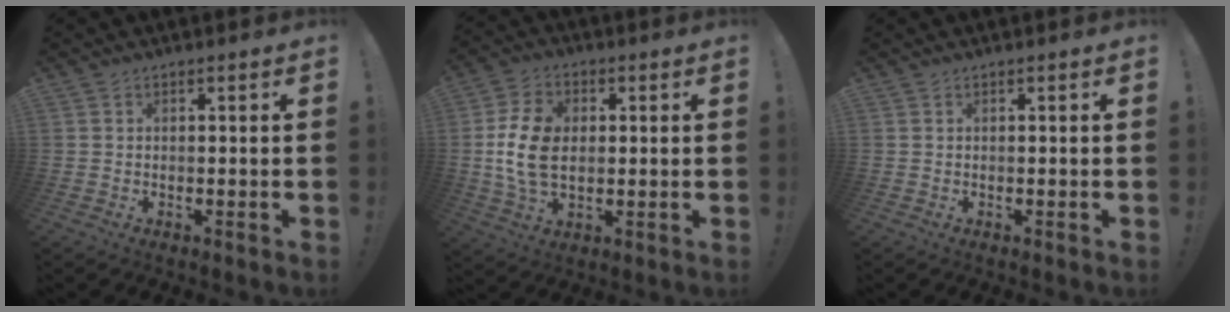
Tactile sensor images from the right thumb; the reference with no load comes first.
{"total": 13.6, "force": [0.1, 9.5, 9.7], "torque": [-0.188, 0.006, 0.004]}
{"total": 0.0}